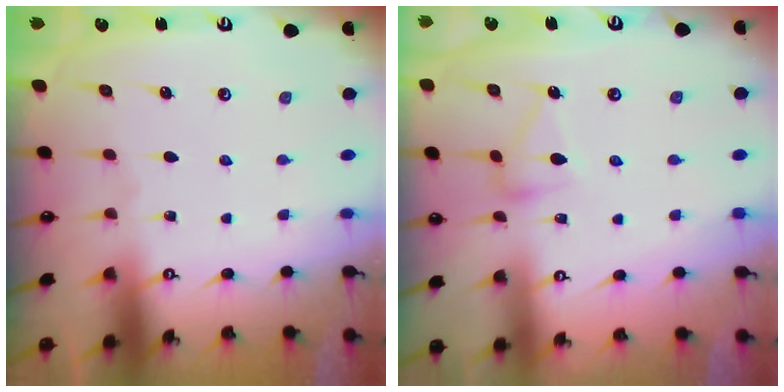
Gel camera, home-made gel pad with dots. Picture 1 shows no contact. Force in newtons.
{"total": 8.1, "press": 8.1, "slide": 0.5}